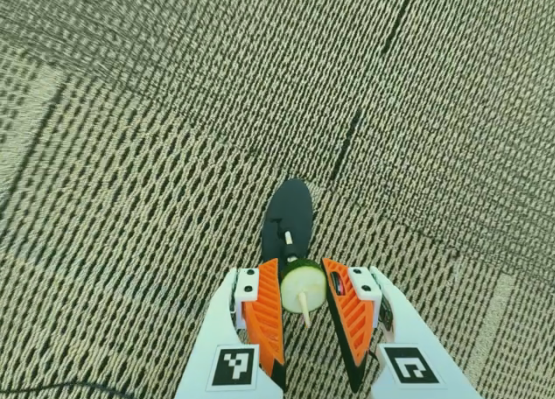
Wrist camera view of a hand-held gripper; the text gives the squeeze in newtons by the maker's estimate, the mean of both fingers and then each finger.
{"total": 7.0, "left": 6.7, "right": 7.3}